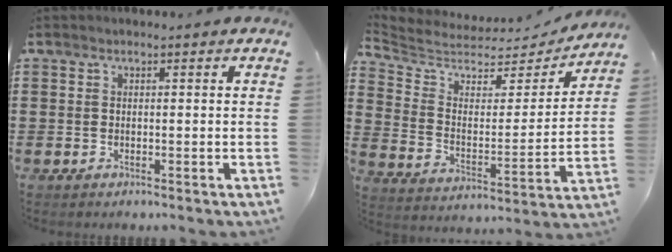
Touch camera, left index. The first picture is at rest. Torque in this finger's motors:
{"motor_torque": [2.14, 0.00, -0.14, -0.04]}